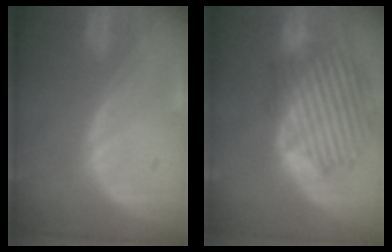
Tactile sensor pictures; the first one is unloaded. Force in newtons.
{"total": 9.9, "press": 9.8, "slide": 1.6}